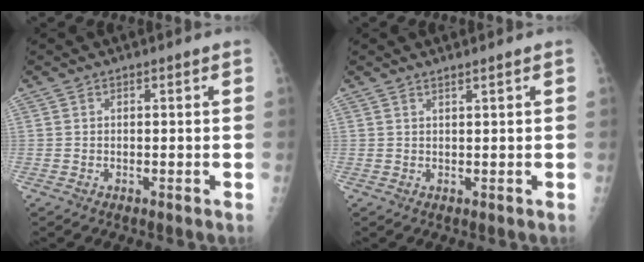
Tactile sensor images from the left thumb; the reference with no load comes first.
{"total": 1.0, "force": [0.8, -0.5, 0.3], "torque": [-0.011, -0.007, 0.019]}